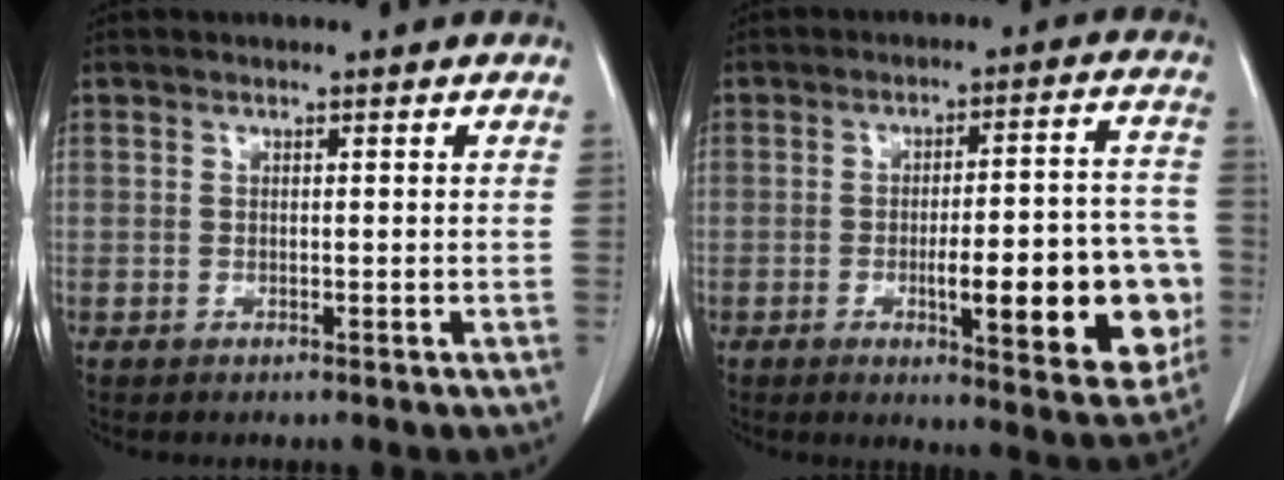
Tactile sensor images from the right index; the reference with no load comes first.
{"total": 16.9, "force": [-4.1, 3.9, 15.9], "torque": [-0.163, 0.019, -0.041]}